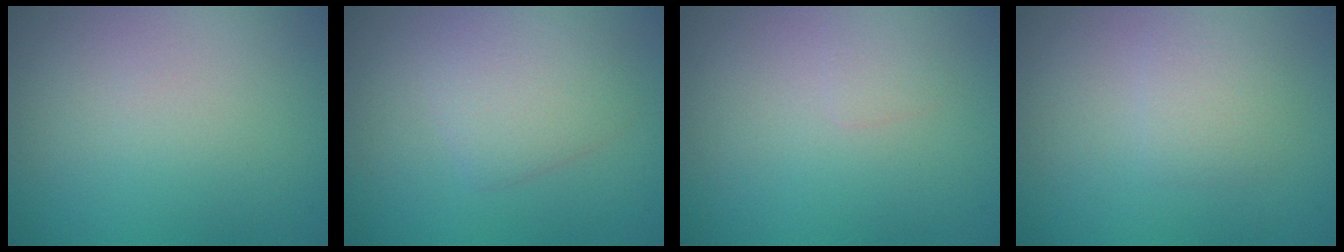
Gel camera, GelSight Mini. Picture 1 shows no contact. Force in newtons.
{"total": 3.0, "press": 3.0, "slide": 0.0}
{"total": 0.7, "press": 0.7, "slide": 0.1}
{"total": 1.9, "press": 1.9, "slide": 0.0}